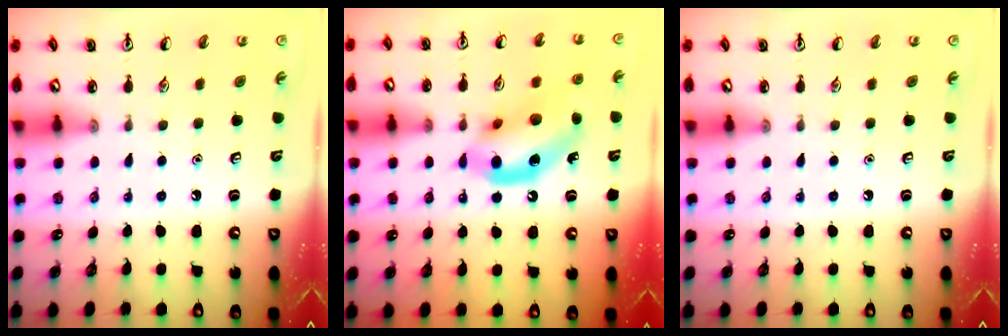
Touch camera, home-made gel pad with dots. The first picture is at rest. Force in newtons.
{"total": 14.4, "press": 13.9, "slide": 3.5}
{"total": 0.0}